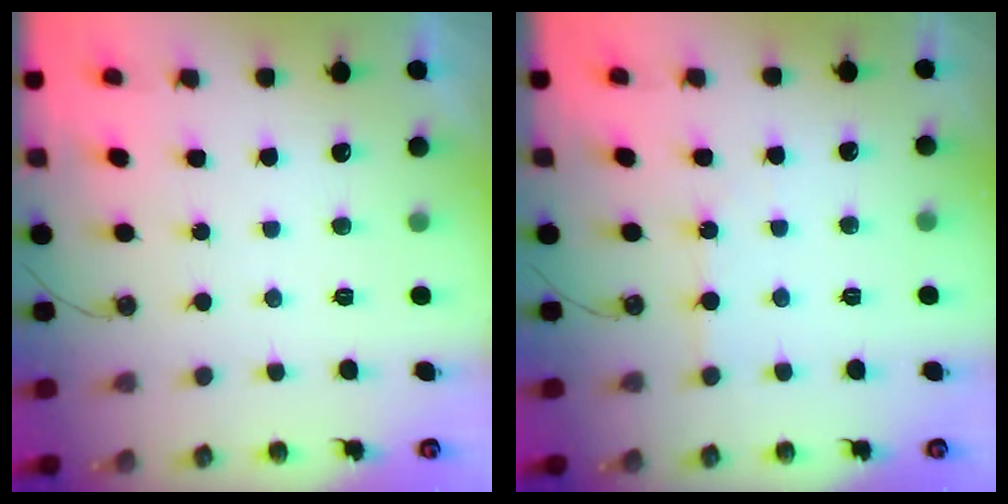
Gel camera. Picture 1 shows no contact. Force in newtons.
{"total": 2.9, "press": 2.9, "slide": 0.5}